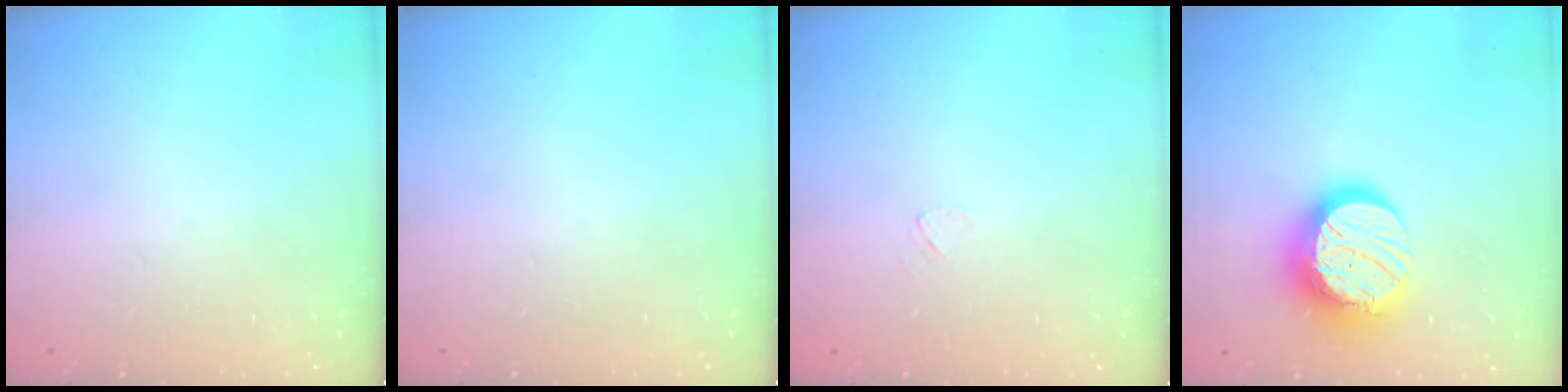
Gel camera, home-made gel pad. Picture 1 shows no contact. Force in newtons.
{"total": 0.0}
{"total": 3.1, "press": 3.1, "slide": 0.4}
{"total": 15.8, "press": 15.7, "slide": 1.2}